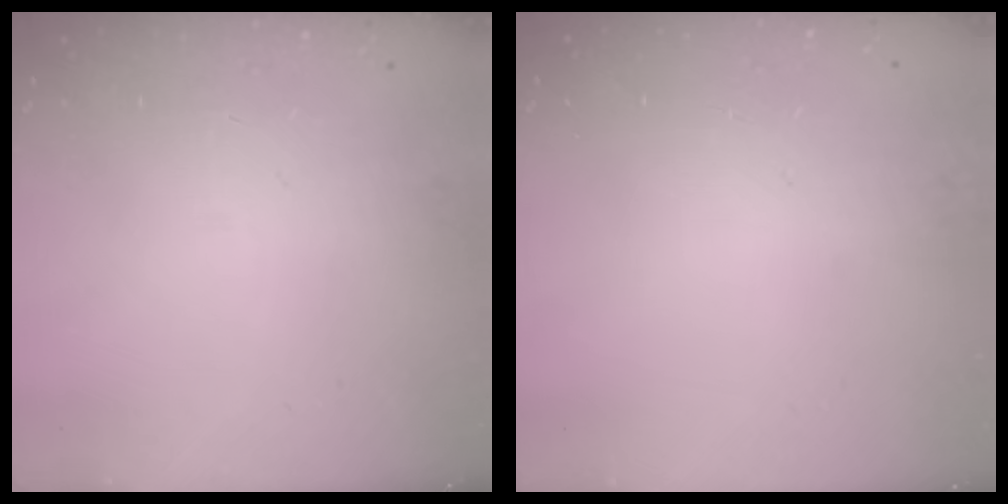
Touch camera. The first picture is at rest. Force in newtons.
{"total": 0.0}